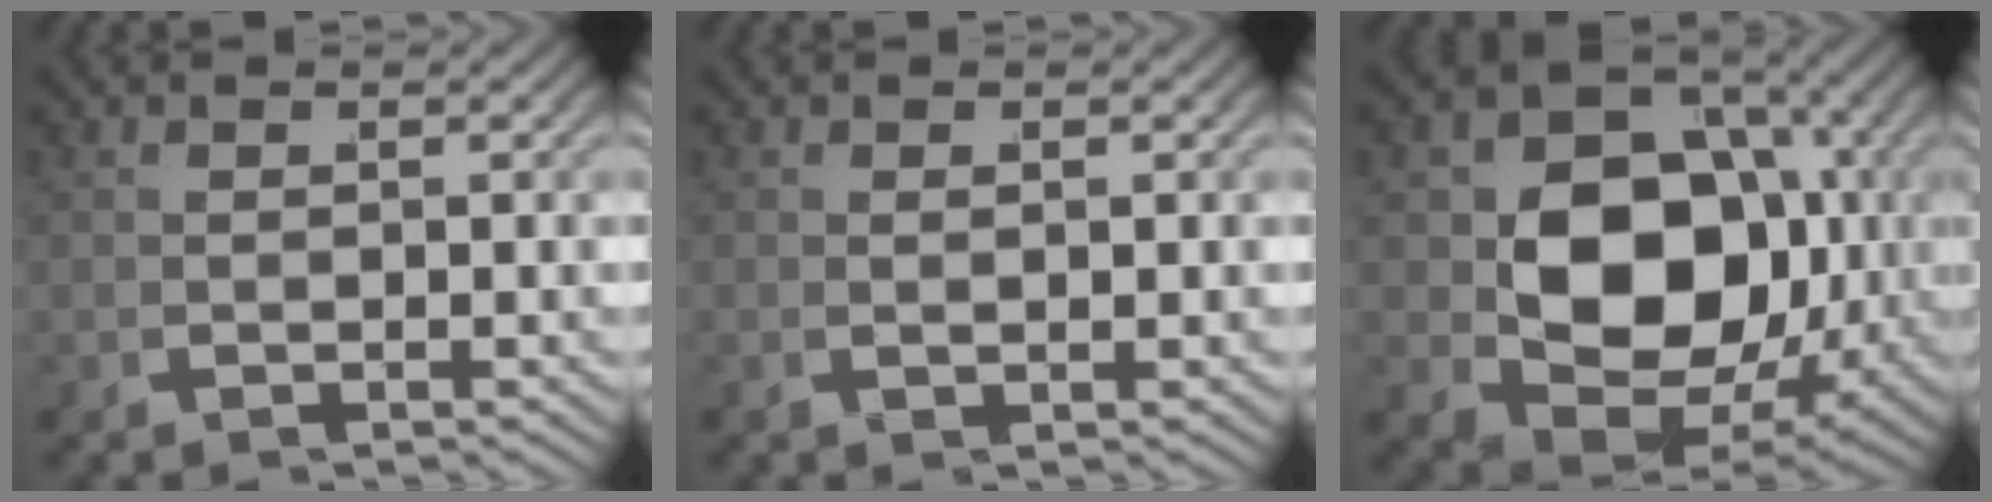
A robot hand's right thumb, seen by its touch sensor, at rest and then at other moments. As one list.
[{"total": 0.0}, {"total": 15.3, "force": [-0.2, 10.9, 10.8], "torque": [-0.208, -0.055, 0.008]}]